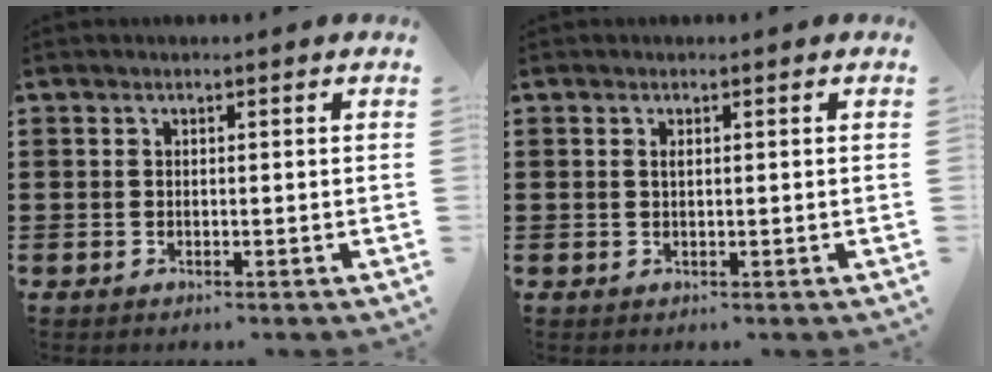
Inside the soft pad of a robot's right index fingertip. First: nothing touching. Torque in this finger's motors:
{"motor_torque": [0.46, 0.39, 0.02, 0.03]}